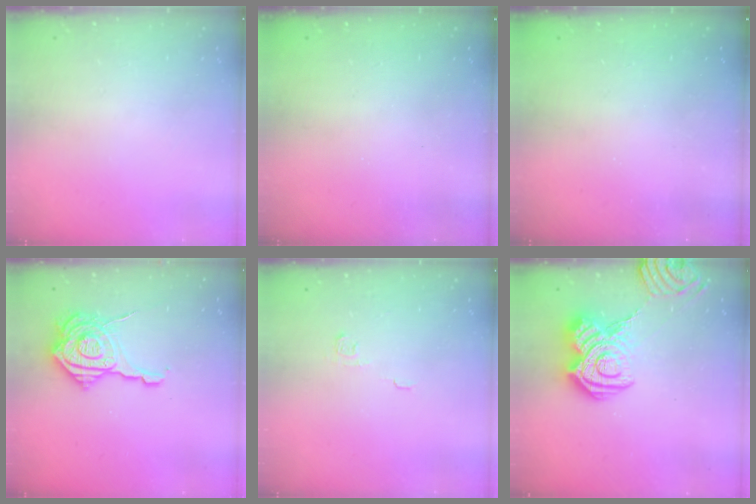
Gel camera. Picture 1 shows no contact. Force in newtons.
{"total": 2.4, "press": 2.3, "slide": 0.8}
{"total": 2.6, "press": 2.5, "slide": 0.8}
{"total": 18.1, "press": 18.0, "slide": 1.5}
{"total": 2.8, "press": 2.8, "slide": 0.4}
{"total": 14.9, "press": 14.9, "slide": 0.6}